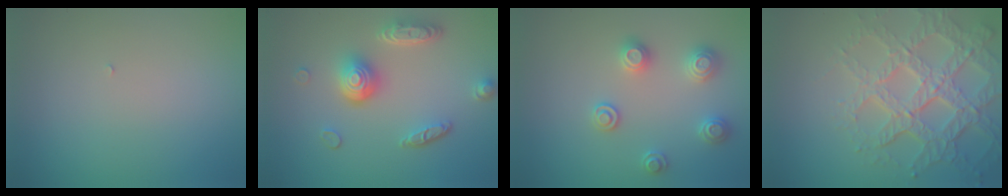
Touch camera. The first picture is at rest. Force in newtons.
{"total": 5.1, "press": 3.7, "slide": 3.4}
{"total": 2.8, "press": 2.8, "slide": 0.5}
{"total": 7.3, "press": 5.3, "slide": 5.1}